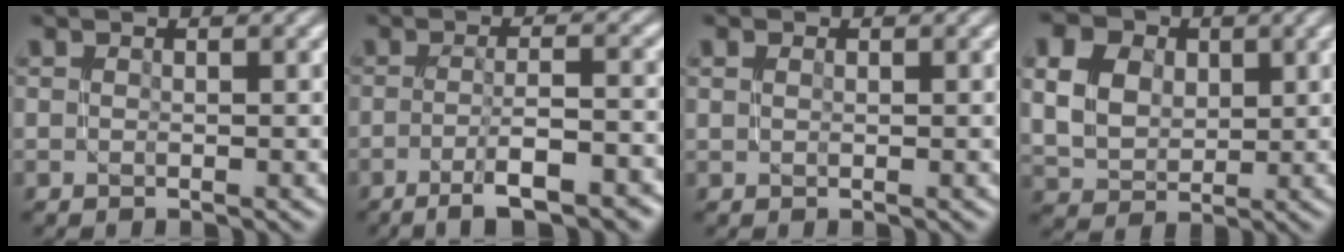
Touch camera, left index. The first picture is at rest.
{"total": 6.3, "force": [-3.3, 1.4, 5.1], "torque": [-0.075, 0.003, -0.049]}
{"total": 1.1, "force": [0.7, 0.7, 0.5], "torque": [-0.012, 0.004, 0.001]}
{"total": 11.6, "force": [4.5, 8.8, 6.1], "torque": [-0.140, 0.034, 0.080]}